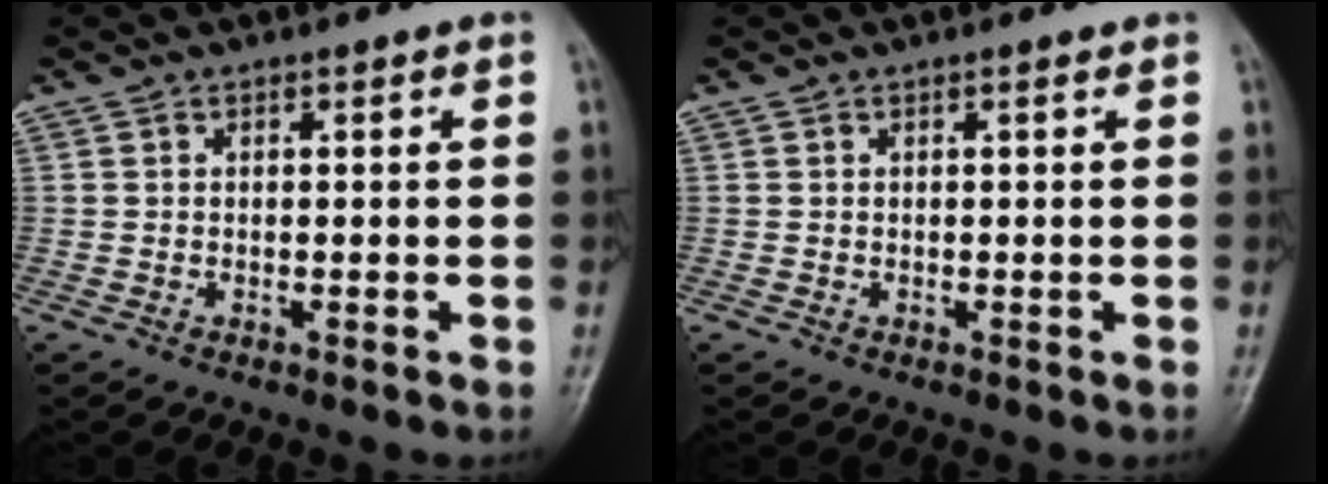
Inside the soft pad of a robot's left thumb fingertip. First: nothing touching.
{"total": 0.0}